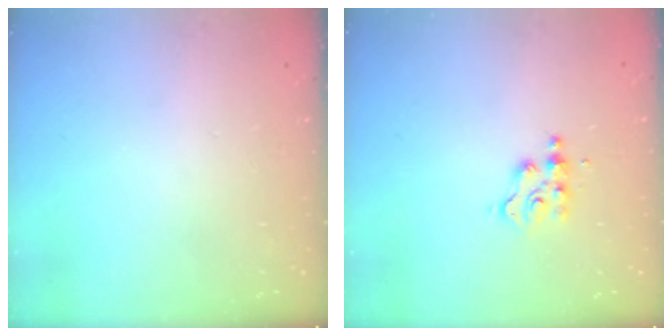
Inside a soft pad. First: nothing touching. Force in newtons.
{"total": 3.7, "press": 3.6, "slide": 0.4}